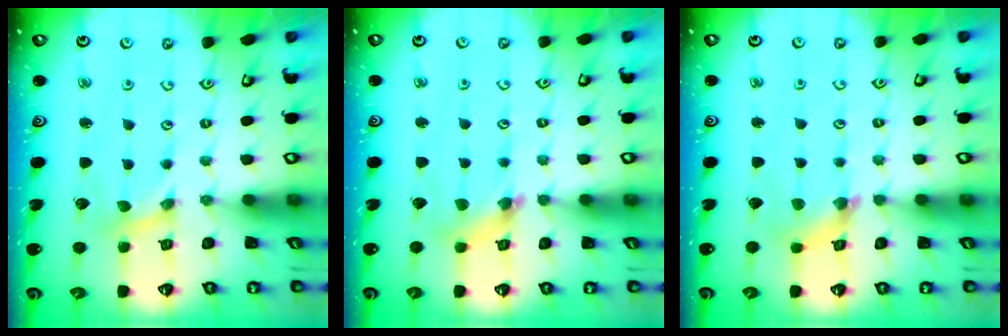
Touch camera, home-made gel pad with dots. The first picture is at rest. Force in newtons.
{"total": 5.4, "press": 5.4, "slide": 0.4}
{"total": 3.9, "press": 3.9, "slide": 0.4}